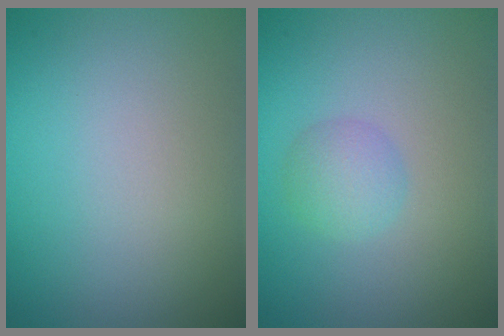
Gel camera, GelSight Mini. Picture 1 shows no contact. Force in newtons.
{"total": 2.1, "press": 2.1, "slide": 0.0}